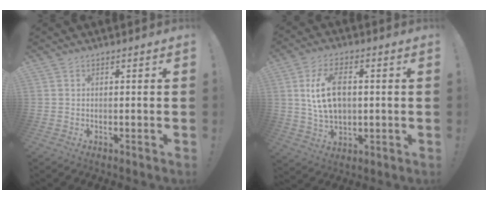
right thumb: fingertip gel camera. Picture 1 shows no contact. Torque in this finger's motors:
{"motor_torque": [0.64, 0.68, 0.50, 0.47, 0.10]}